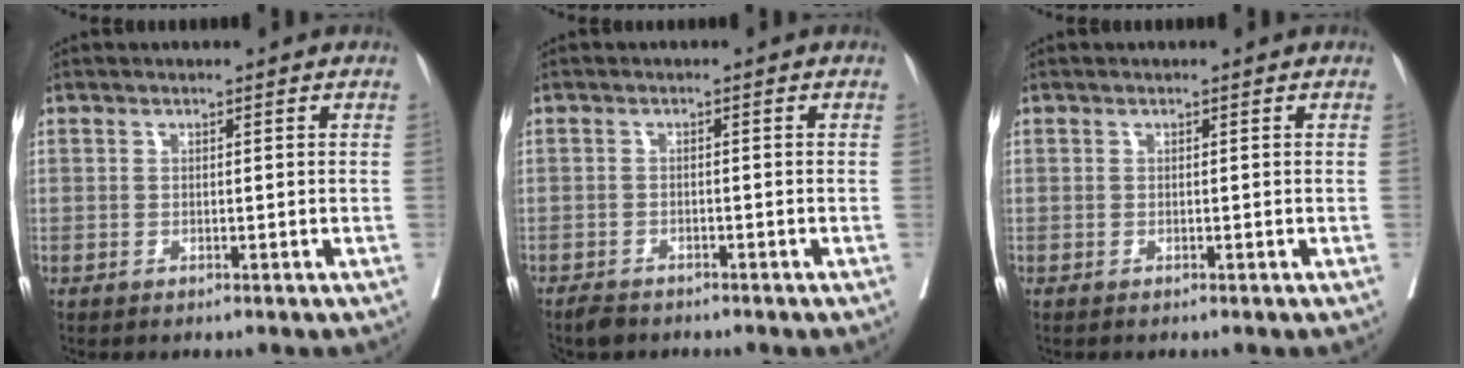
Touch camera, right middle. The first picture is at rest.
{"total": 2.3, "force": [-2.0, 1.1, 0.5], "torque": [-0.013, -0.002, -0.032]}
{"total": 0.0}